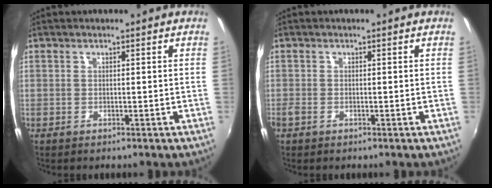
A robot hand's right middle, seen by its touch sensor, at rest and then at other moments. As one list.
[{"total": 1.4, "force": [-1.0, 0.7, 0.7], "torque": [-0.015, -0.004, -0.021]}]